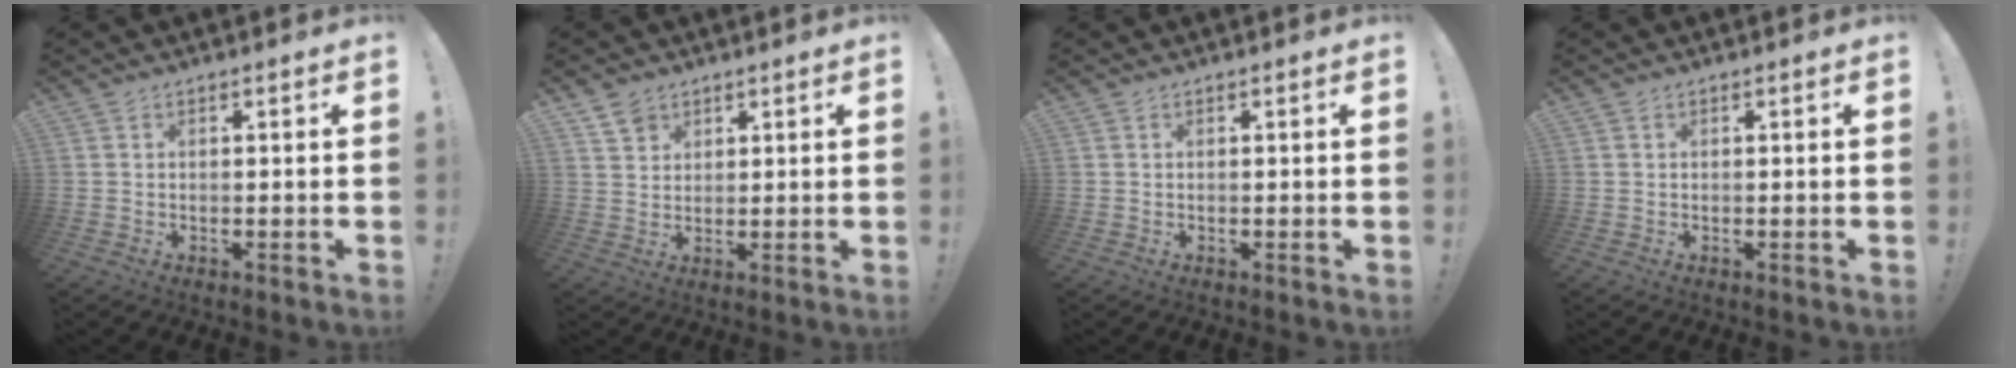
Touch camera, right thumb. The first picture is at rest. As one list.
[{"total": 4.4, "force": [3.2, 2.9, 1.0], "torque": [-0.013, -0.016, 0.060]}, {"total": 0.0}, {"total": 0.0}]